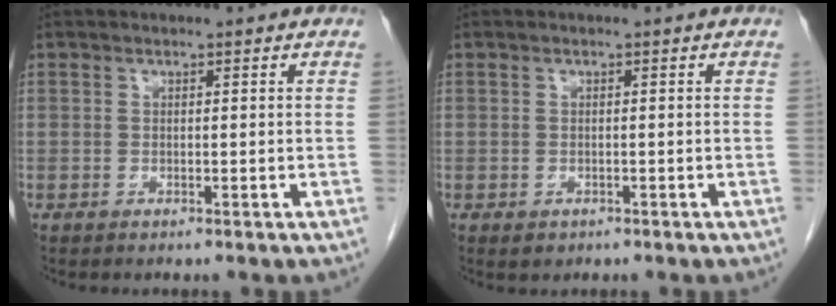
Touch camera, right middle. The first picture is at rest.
{"total": 1.1, "force": [-0.5, 0.8, 0.4], "torque": [-0.011, 0.000, -0.001]}